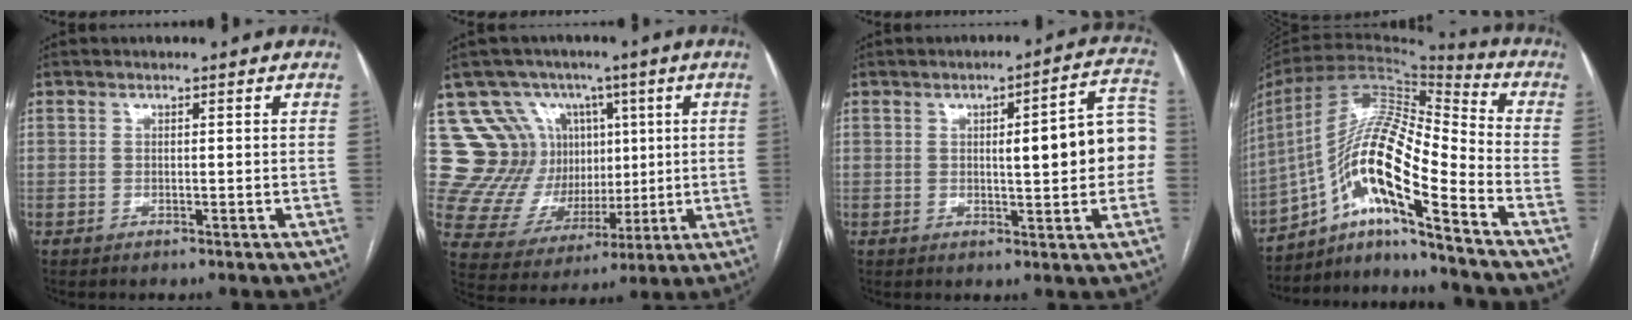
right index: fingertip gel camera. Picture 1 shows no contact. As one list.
[{"total": 13.8, "force": [5.5, 12.3, 3.1], "torque": [-0.061, 0.060, 0.118]}, {"total": 10.9, "force": [0.3, 2.3, 10.7], "torque": [-0.126, 0.031, 0.003]}, {"total": 17.3, "force": [-9.3, 1.8, 14.5], "torque": [-0.272, 0.017, -0.162]}]